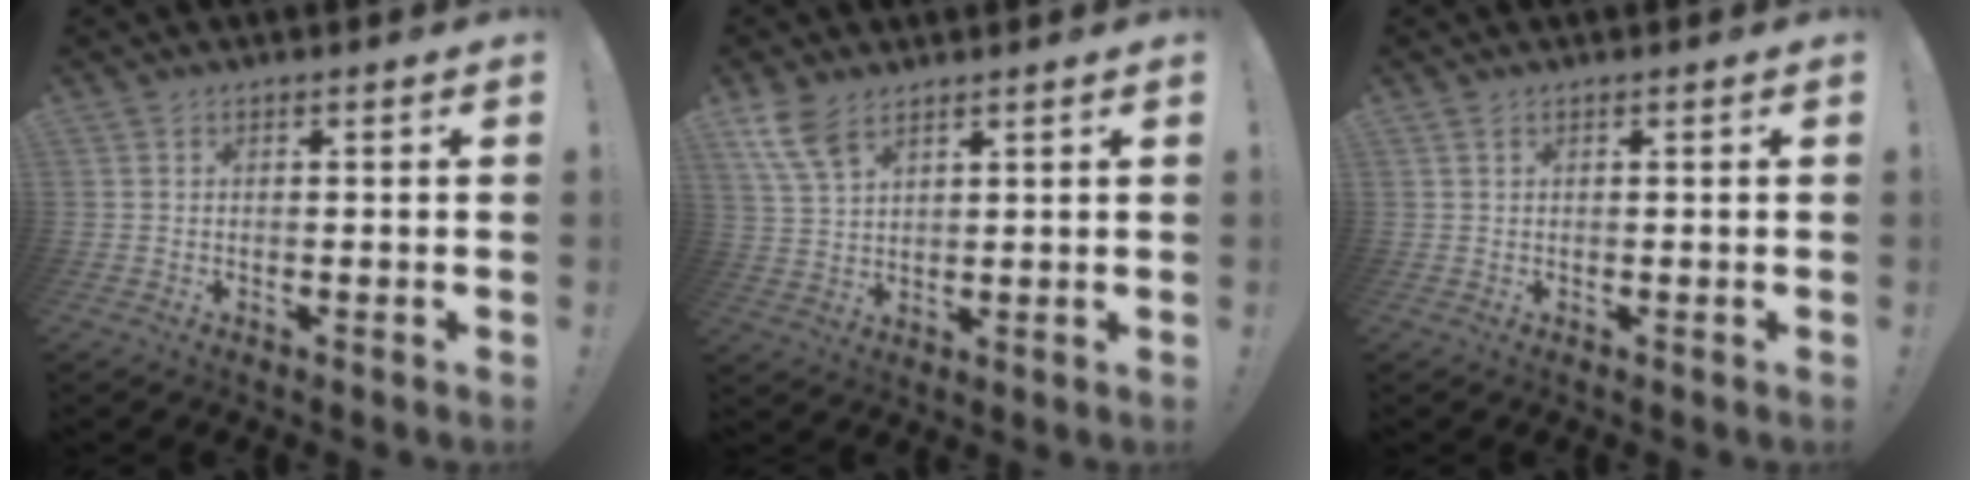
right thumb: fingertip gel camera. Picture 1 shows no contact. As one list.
[{"total": 7.8, "force": [5.3, 3.7, 4.4], "torque": [-0.085, -0.020, 0.104]}, {"total": 0.7, "force": [0.4, 0.4, 0.4], "torque": [-0.013, 0.002, 0.010]}]